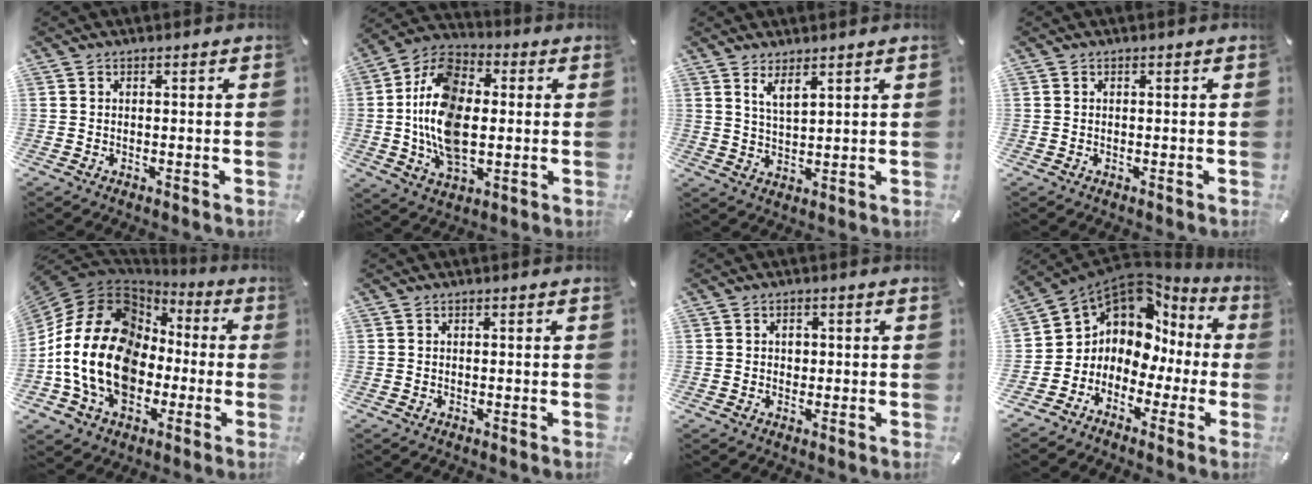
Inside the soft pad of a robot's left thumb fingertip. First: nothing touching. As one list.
[{"total": 17.8, "force": [-0.6, 11.6, 13.4], "torque": [-0.300, 0.003, -0.017]}, {"total": 4.4, "force": [3.4, 1.1, 2.5], "torque": [-0.057, -0.014, 0.060]}, {"total": 0.0}, {"total": 22.1, "force": [-3.5, 16.8, 13.9], "torque": [-0.300, 0.014, -0.060]}, {"total": 0.0}, {"total": 1.8, "force": [0.1, 1.5, 0.9], "torque": [-0.003, 0.000, -0.004]}, {"total": 13.4, "force": [5.6, 10.8, 5.6], "torque": [-0.099, -0.080, 0.107]}]